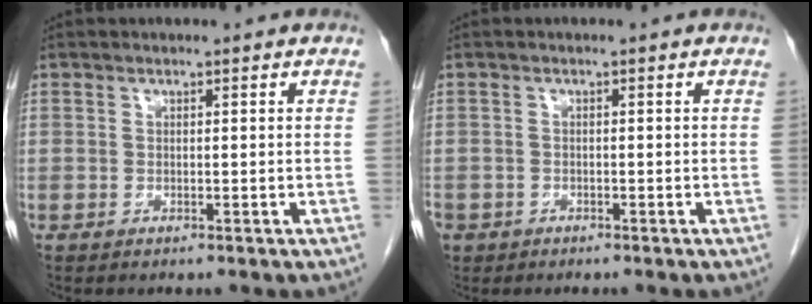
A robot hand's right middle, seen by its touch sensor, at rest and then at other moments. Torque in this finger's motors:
{"motor_torque": [0.71, 0.00, 1.05, 0.21]}